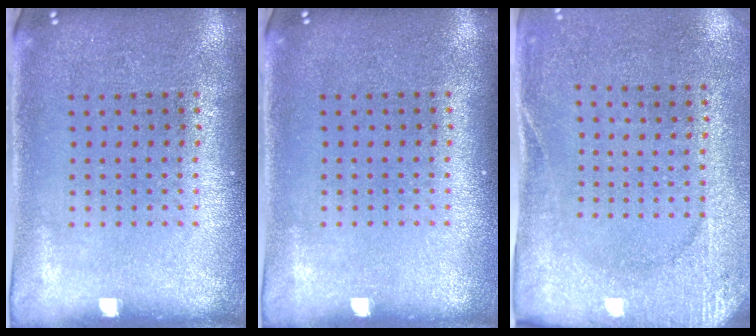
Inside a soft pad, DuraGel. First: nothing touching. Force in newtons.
{"total": 0.0}
{"total": 2.7, "press": 2.3, "slide": 1.3}